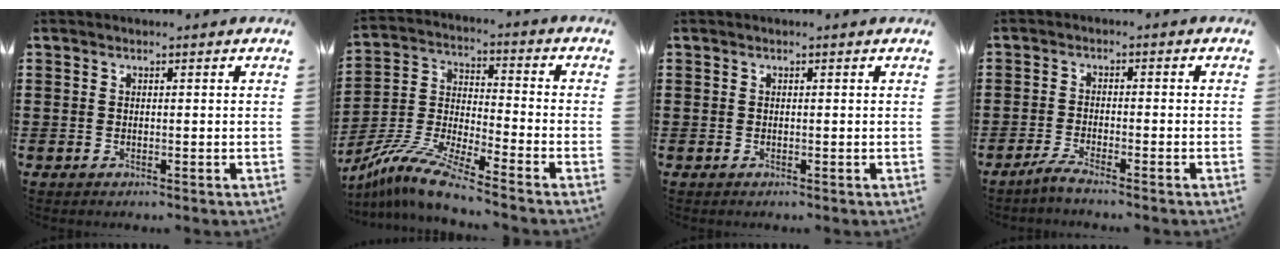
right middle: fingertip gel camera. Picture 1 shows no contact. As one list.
[{"total": 10.4, "force": [-9.2, 0.3, 4.8], "torque": [-0.113, 0.002, -0.189]}, {"total": 0.0}, {"total": 2.9, "force": [-2.6, -0.1, 1.3], "torque": [-0.029, -0.001, -0.052]}]